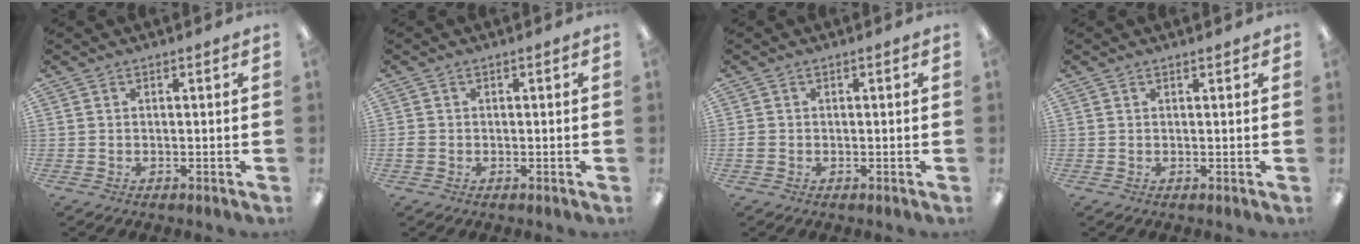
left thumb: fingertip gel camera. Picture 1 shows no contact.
{"total": 1.5, "force": [-0.4, 1.2, 0.8], "torque": [-0.013, 0.003, -0.007]}
{"total": 1.2, "force": [-0.3, 1.0, 0.6], "torque": [-0.010, 0.004, -0.007]}
{"total": 0.6, "force": [0.6, 0.1, 0.3], "torque": [0.001, -0.002, 0.008]}